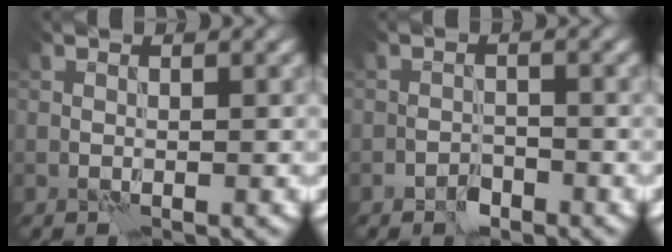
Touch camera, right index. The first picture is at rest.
{"total": 1.2, "force": [-1.0, 0.6, 0.3], "torque": [0.001, 0.006, -0.021]}